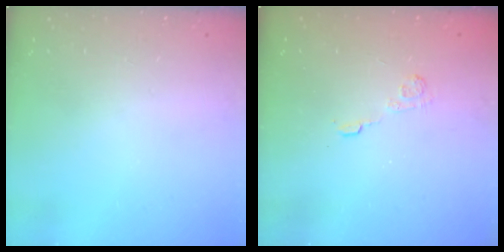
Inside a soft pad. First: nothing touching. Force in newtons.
{"total": 2.7, "press": 2.3, "slide": 1.4}